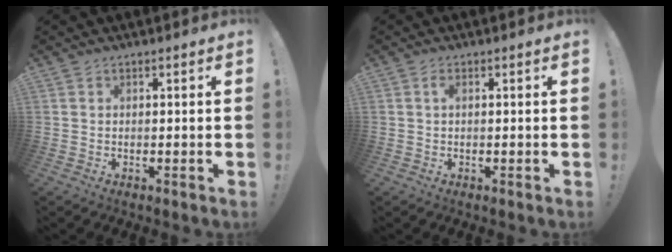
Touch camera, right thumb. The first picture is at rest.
{"total": 1.3, "force": [0.1, 0.4, 1.2], "torque": [-0.026, 0.003, 0.000]}